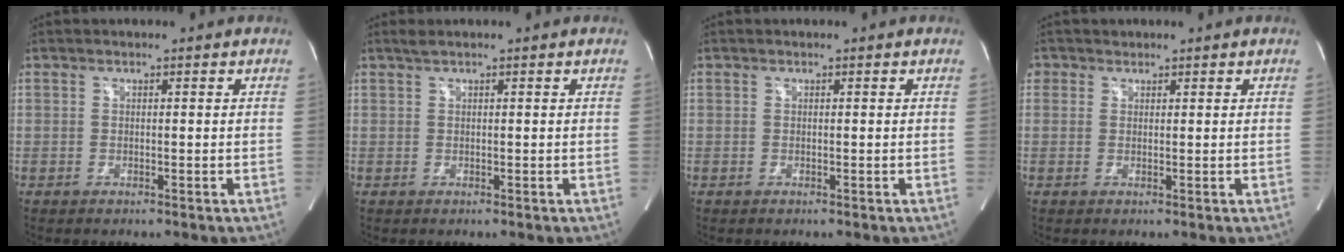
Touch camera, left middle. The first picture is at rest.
{"total": 0.8, "force": [0.7, -0.1, 0.5], "torque": [-0.019, 0.010, 0.018]}
{"total": 0.0}
{"total": 1.6, "force": [0.9, 1.4, 0.1], "torque": [0.006, 0.004, 0.013]}